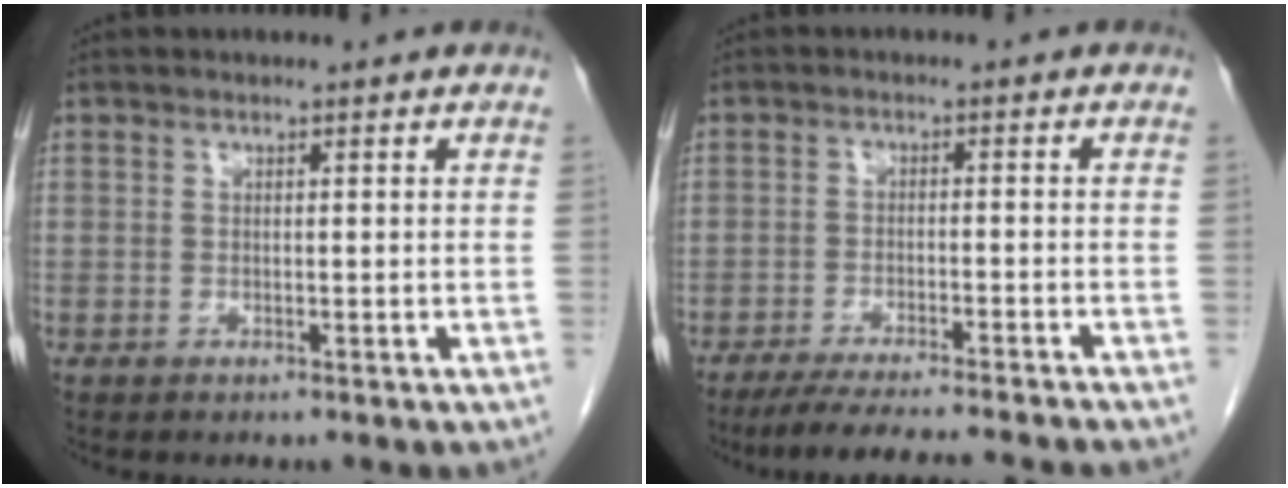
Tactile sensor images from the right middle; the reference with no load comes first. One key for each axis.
{"total": 12.1, "fx": -10.7, "fy": -0.1, "fz": 5.7, "tx": -0.067, "ty": -0.019, "tz": -0.154}